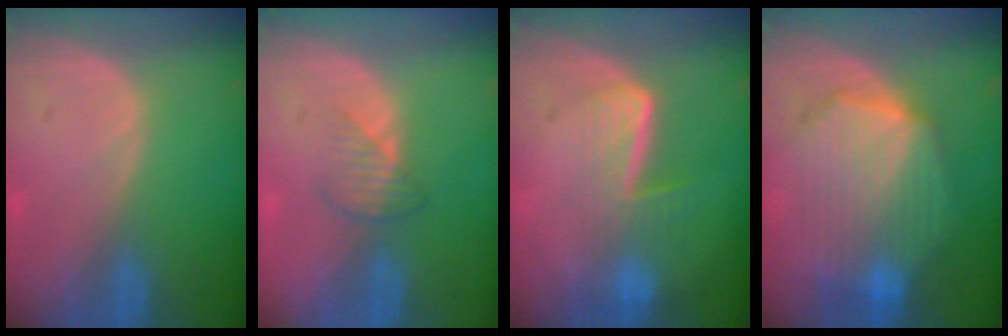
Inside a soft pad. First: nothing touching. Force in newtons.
{"total": 2.7, "press": 2.6, "slide": 0.7}
{"total": 6.6, "press": 5.5, "slide": 3.6}
{"total": 10.7, "press": 10.6, "slide": 0.8}